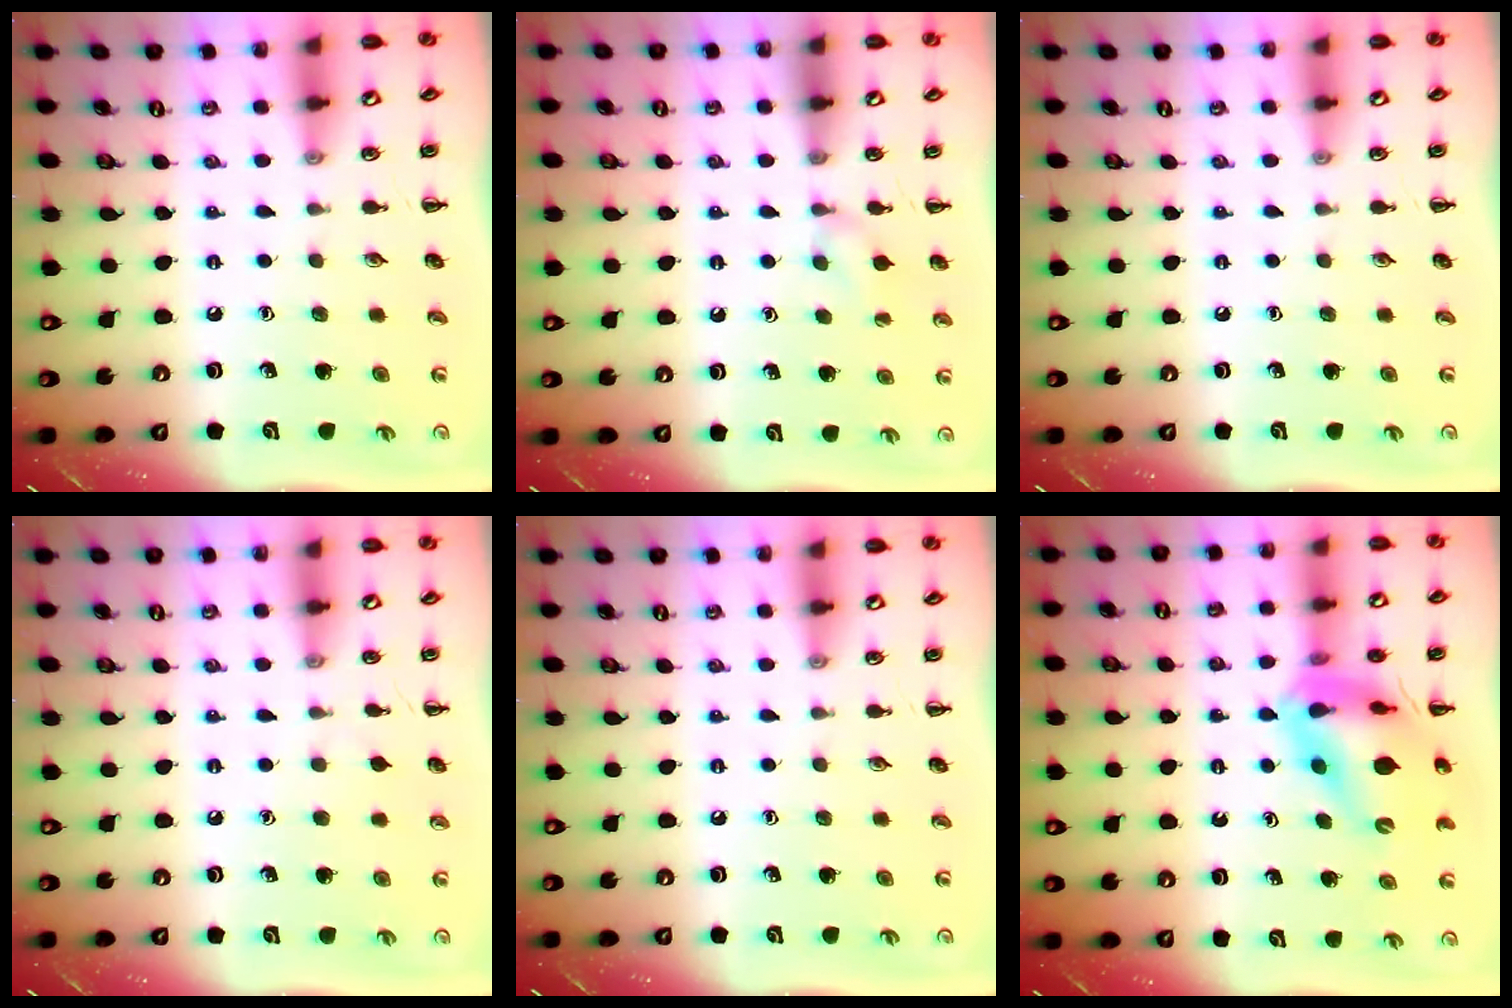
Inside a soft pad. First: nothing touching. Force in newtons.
{"total": 7.3, "press": 7.1, "slide": 1.8}
{"total": 0.0}
{"total": 3.4, "press": 3.2, "slide": 1.1}
{"total": 0.0}
{"total": 14.3, "press": 13.6, "slide": 4.2}